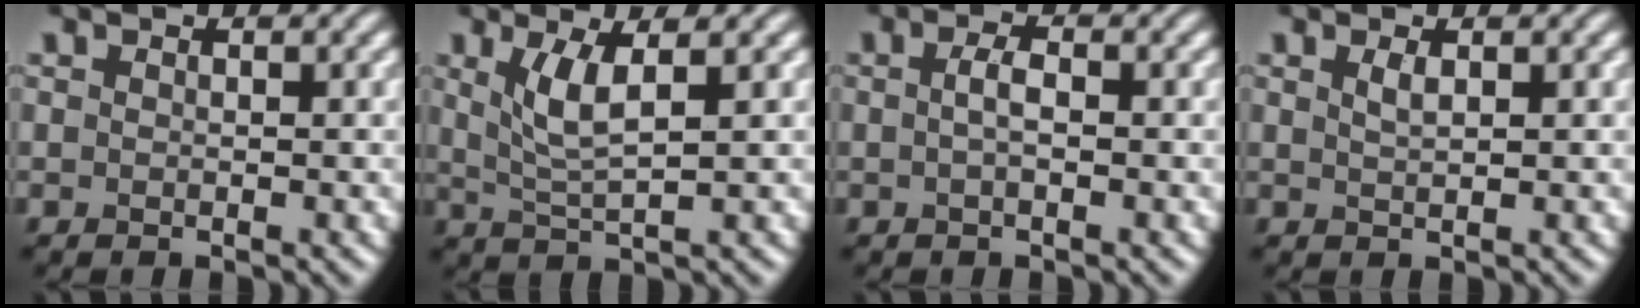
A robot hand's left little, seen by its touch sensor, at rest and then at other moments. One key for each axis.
{"total": 3.4, "fx": 1.2, "fy": 0.8, "fz": 3.1, "tx": -0.069, "ty": -0.005, "tz": 0.028}
{"total": 1.6, "fx": -0.1, "fy": 0.5, "fz": 1.5, "tx": -0.033, "ty": 0.003, "tz": -0.003}
{"total": 1.1, "fx": 0.6, "fy": 0.3, "fz": 0.9, "tx": -0.019, "ty": 0.002, "tz": 0.011}